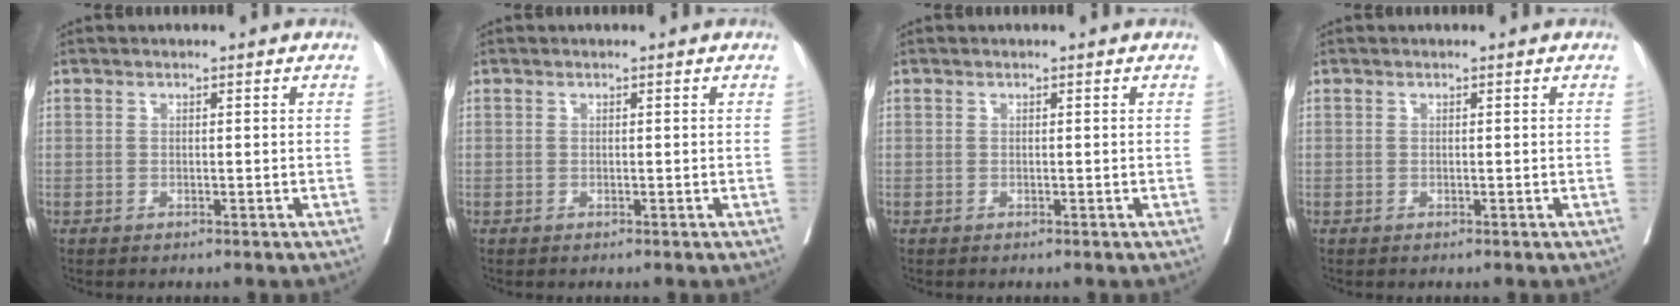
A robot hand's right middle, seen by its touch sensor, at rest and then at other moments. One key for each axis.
{"total": 0.0}
{"total": 0.0}
{"total": 0.0}